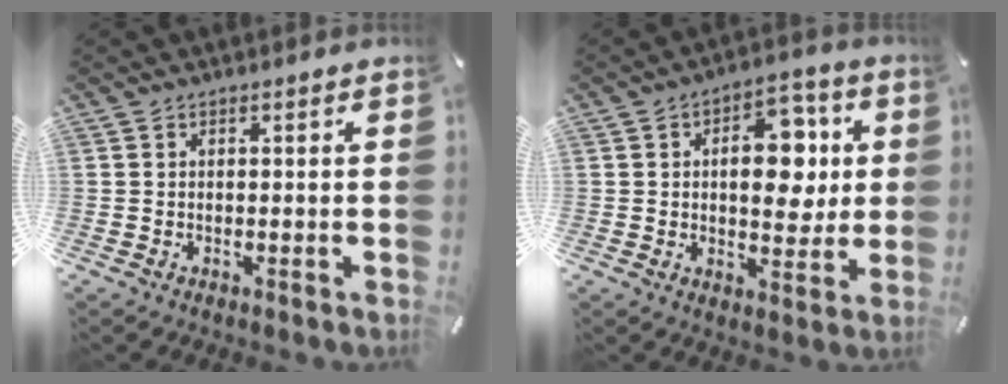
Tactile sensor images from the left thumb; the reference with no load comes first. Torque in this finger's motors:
{"motor_torque": [0.56, 0.88, 0.09, -0.09, 0.12]}